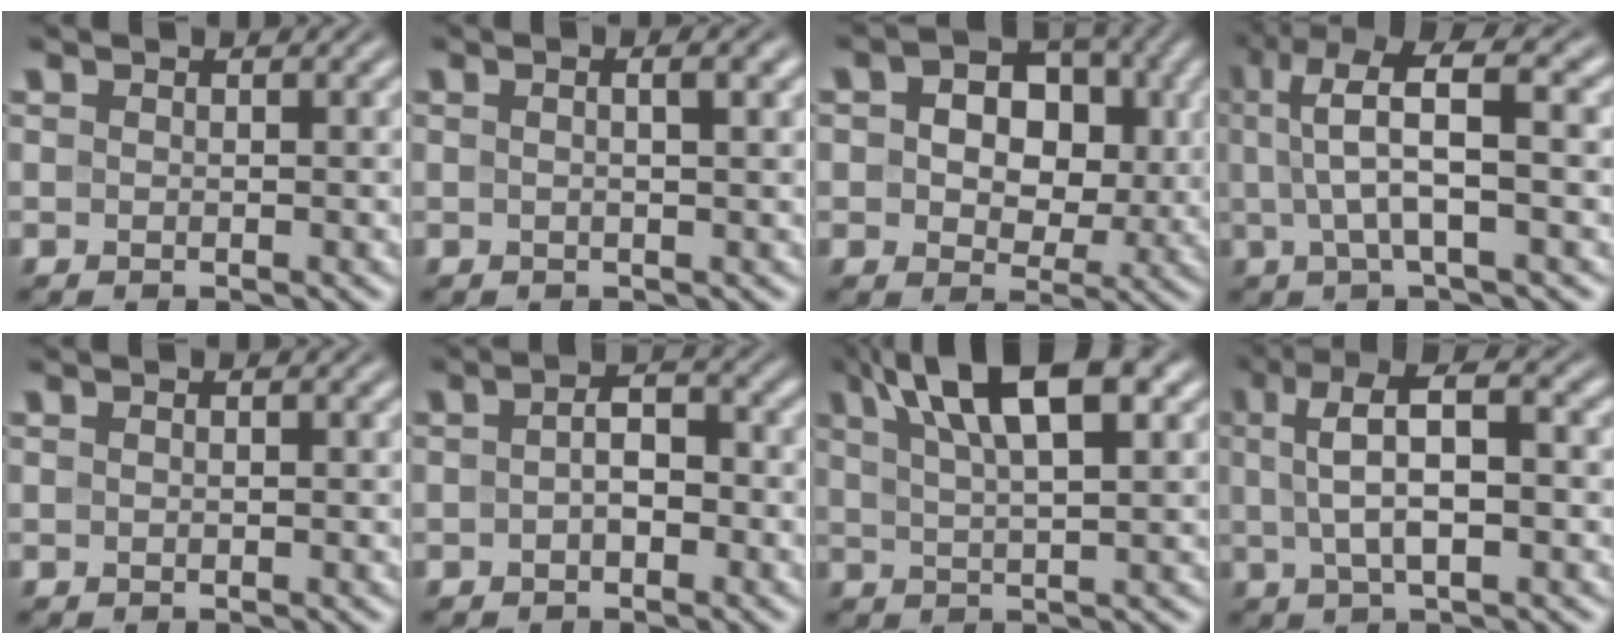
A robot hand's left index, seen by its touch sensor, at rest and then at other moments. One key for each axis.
{"total": 3.2, "fx": 1.0, "fy": 1.2, "fz": 2.7, "tx": -0.021, "ty": 0.009, "tz": -0.009}
{"total": 8.1, "fx": 1.3, "fy": 5.6, "fz": 5.7, "tx": -0.074, "ty": -0.002, "tz": 0.018}
{"total": 7.6, "fx": 1.7, "fy": 2.0, "fz": 7.2, "tx": -0.122, "ty": 0.019, "tz": 0.023}
{"total": 0.0}
{"total": 2.5, "fx": -0.5, "fy": 1.3, "fz": 2.0, "tx": -0.037, "ty": 0.003, "tz": -0.014}
{"total": 9.5, "fx": 5.0, "fy": 3.2, "fz": 7.4, "tx": -0.095, "ty": 0.026, "tz": 0.066}
{"total": 6.2, "fx": 1.0, "fy": 2.0, "fz": 5.8, "tx": -0.100, "ty": 0.015, "tz": 0.012}